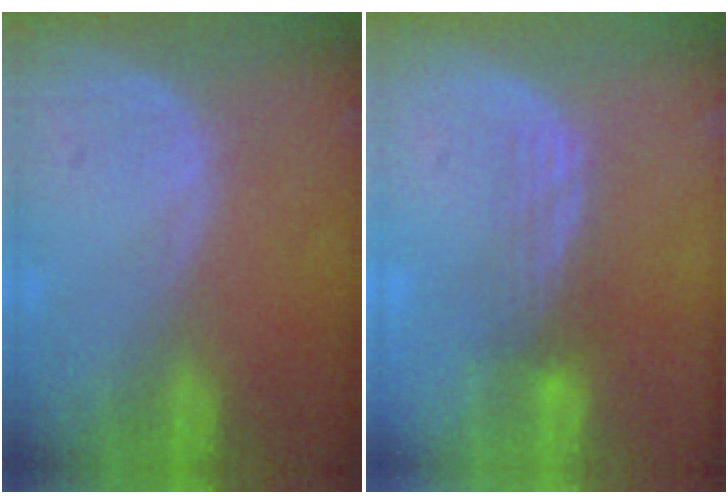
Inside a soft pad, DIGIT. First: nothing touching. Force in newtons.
{"total": 3.6, "press": 2.9, "slide": 2.2}